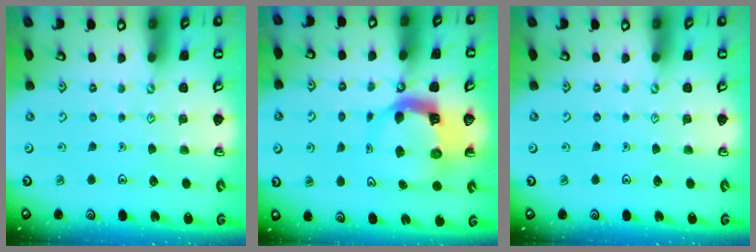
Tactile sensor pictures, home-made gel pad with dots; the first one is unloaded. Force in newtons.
{"total": 8.5, "press": 8.4, "slide": 1.3}
{"total": 0.0}